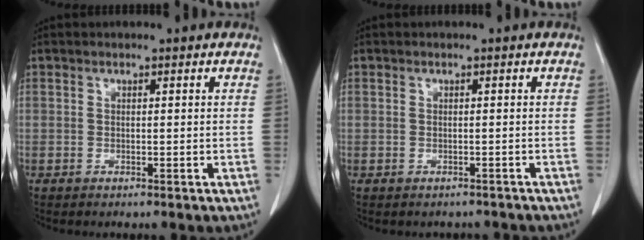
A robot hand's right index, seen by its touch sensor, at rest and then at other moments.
{"total": 2.6, "force": [-2.1, 1.5, 0.1], "torque": [-0.002, 0.005, -0.030]}